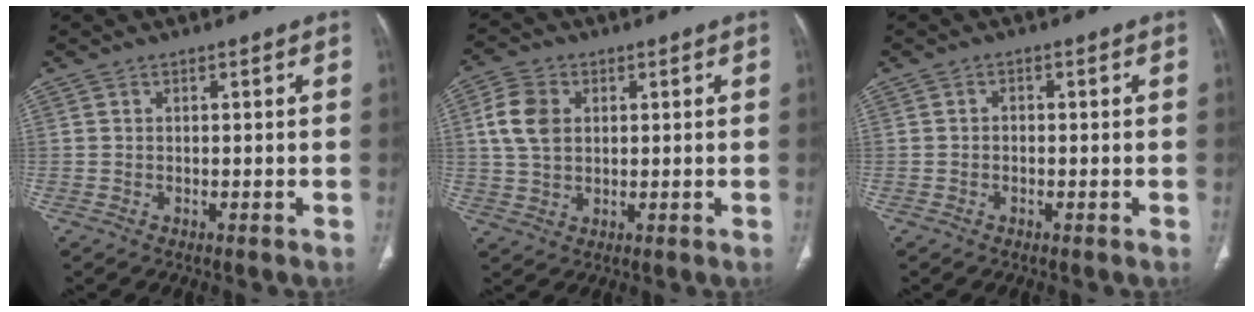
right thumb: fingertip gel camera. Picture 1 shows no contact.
{"total": 7.5, "force": [1.7, 5.4, 4.9], "torque": [-0.091, 0.003, 0.033]}
{"total": 0.9, "force": [-0.2, 0.7, 0.5], "torque": [-0.001, 0.003, -0.007]}